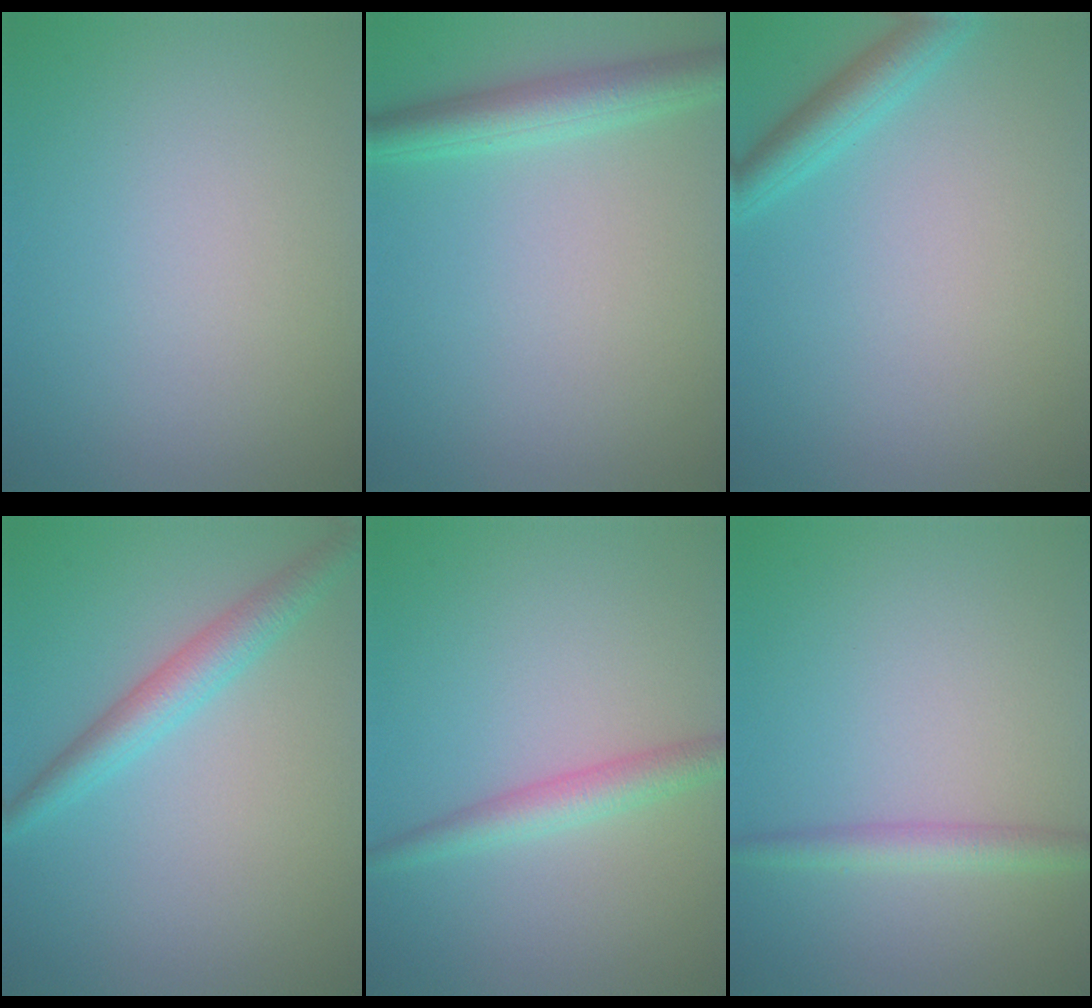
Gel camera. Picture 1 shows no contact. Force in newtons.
{"total": 3.8, "press": 3.8, "slide": 0.1}
{"total": 2.8, "press": 2.8, "slide": 0.1}
{"total": 3.4, "press": 3.4, "slide": 0.1}
{"total": 2.6, "press": 2.6, "slide": 0.1}
{"total": 2.2, "press": 2.2, "slide": 0.1}